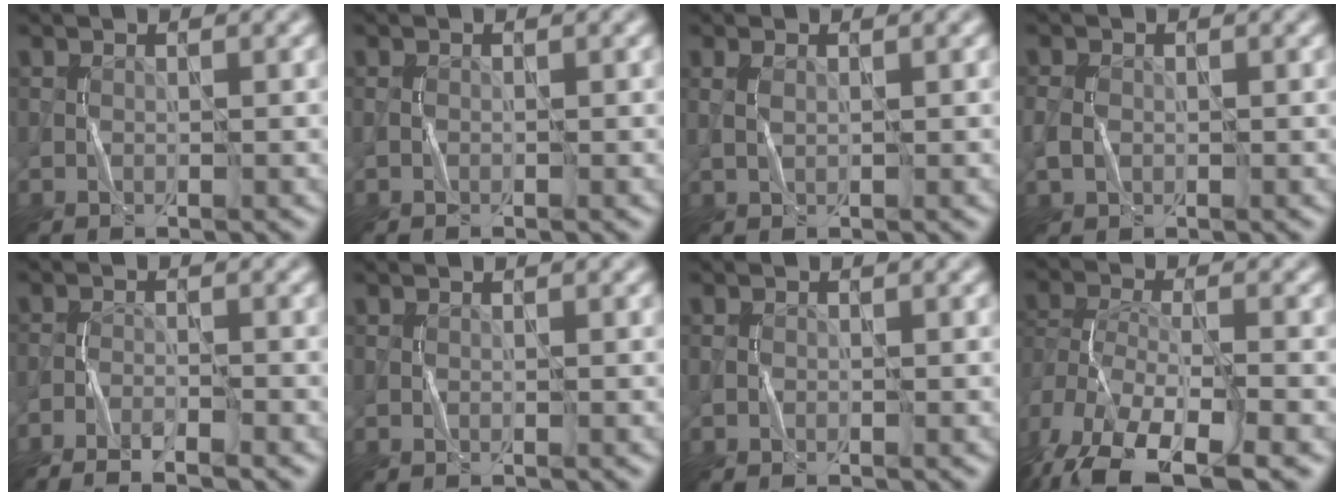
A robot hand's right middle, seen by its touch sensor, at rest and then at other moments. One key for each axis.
{"total": 0.7, "fx": -0.3, "fy": 0.3, "fz": 0.5, "tx": -0.014, "ty": 0.003, "tz": -0.006}
{"total": 1.2, "fx": 0.4, "fy": 0.6, "fz": 1.0, "tx": -0.028, "ty": 0.001, "tz": 0.011}
{"total": 2.0, "fx": -0.3, "fy": 1.6, "fz": 1.1, "tx": -0.028, "ty": 0.000, "tz": -0.007}
{"total": 4.7, "fx": -3.9, "fy": 0.7, "fz": 2.5, "tx": -0.059, "ty": -0.013, "tz": -0.073}
{"total": 0.0}
{"total": 0.6, "fx": -0.2, "fy": 0.4, "fz": 0.4, "tx": -0.008, "ty": 0.001, "tz": -0.004}
{"total": 14.1, "fx": -9.5, "fy": 7.0, "fz": 7.9, "tx": -0.177, "ty": -0.036, "tz": -0.123}